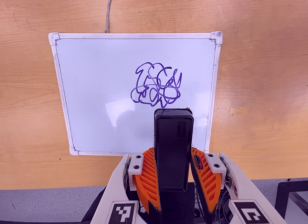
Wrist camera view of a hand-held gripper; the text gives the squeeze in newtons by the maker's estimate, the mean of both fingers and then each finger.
{"total": 4.1, "left": 2.6, "right": 5.6}